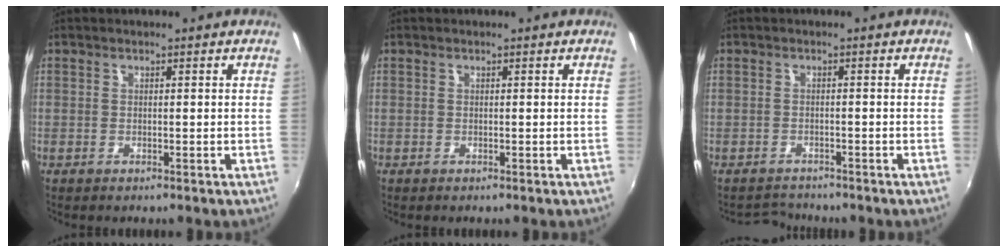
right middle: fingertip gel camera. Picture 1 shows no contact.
{"total": 0.0}
{"total": 2.6, "force": [-2.4, 0.9, -0.5], "torque": [-0.005, 0.003, -0.045]}